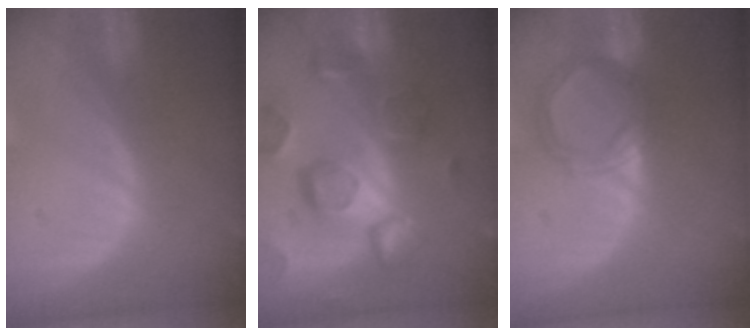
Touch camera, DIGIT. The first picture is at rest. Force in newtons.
{"total": 12.4, "press": 10.6, "slide": 6.3}
{"total": 5.5, "press": 5.2, "slide": 1.8}